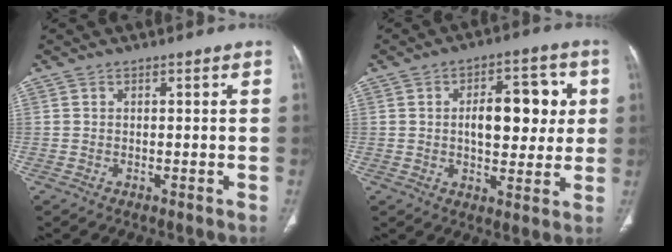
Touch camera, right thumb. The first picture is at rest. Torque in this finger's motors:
{"motor_torque": [1.41, 1.32, 1.01, 0.26, 0.05]}